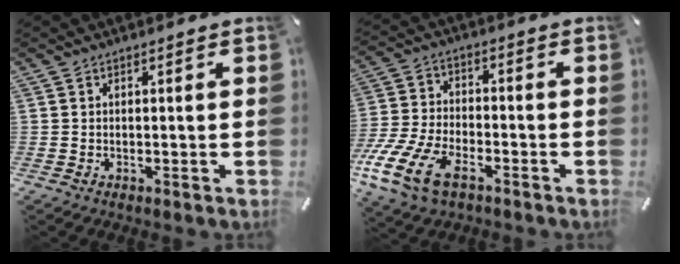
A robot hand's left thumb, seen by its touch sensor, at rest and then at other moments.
{"total": 13.3, "force": [-7.2, 7.1, 8.6], "torque": [-0.189, 0.025, -0.131]}